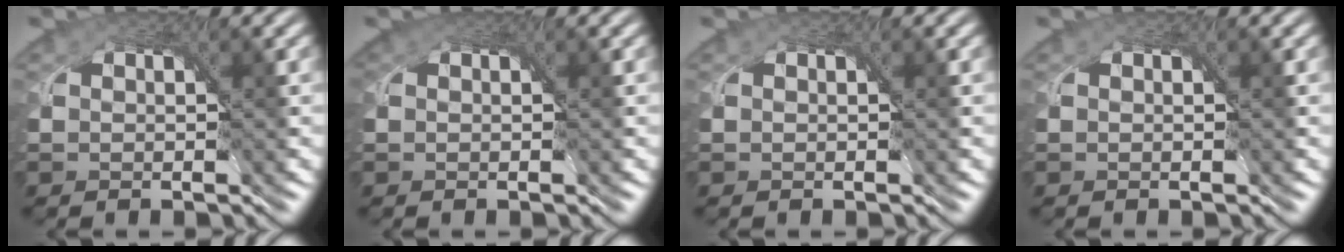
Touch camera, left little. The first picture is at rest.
{"total": 0.8, "force": [0.4, 0.5, 0.5], "torque": [-0.010, 0.001, 0.005]}
{"total": 0.0}
{"total": 0.0}